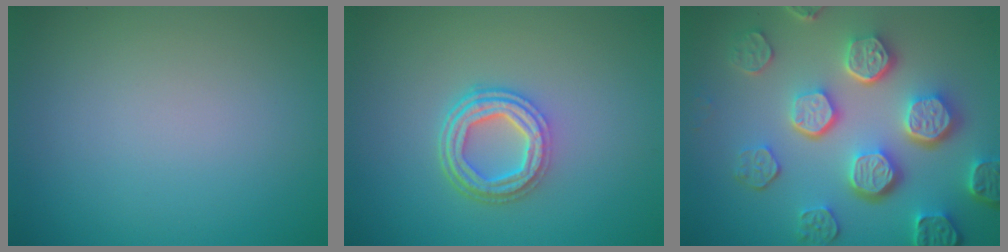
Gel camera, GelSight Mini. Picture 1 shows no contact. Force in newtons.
{"total": 4.3, "press": 3.3, "slide": 2.9}
{"total": 7.9, "press": 6.0, "slide": 5.2}